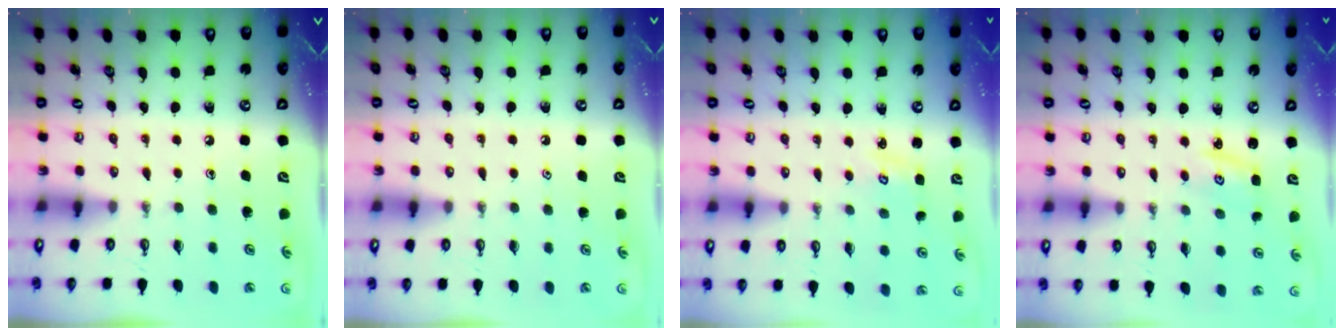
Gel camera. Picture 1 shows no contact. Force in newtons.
{"total": 0.9, "press": 0.7, "slide": 0.5}
{"total": 2.6, "press": 2.6, "slide": 0.3}
{"total": 2.3, "press": 2.3, "slide": 0.3}